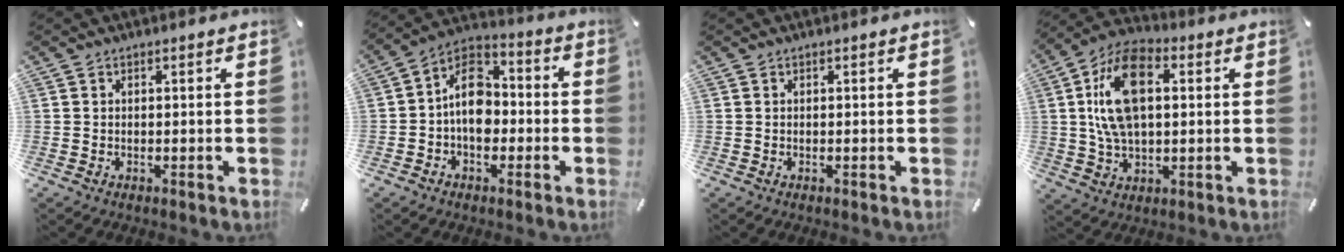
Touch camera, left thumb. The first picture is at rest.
{"total": 11.4, "force": [-1.4, 8.5, 7.5], "torque": [-0.143, 0.015, -0.026]}
{"total": 0.0}
{"total": 15.8, "force": [2.6, 9.5, 12.3], "torque": [-0.258, 0.002, 0.039]}